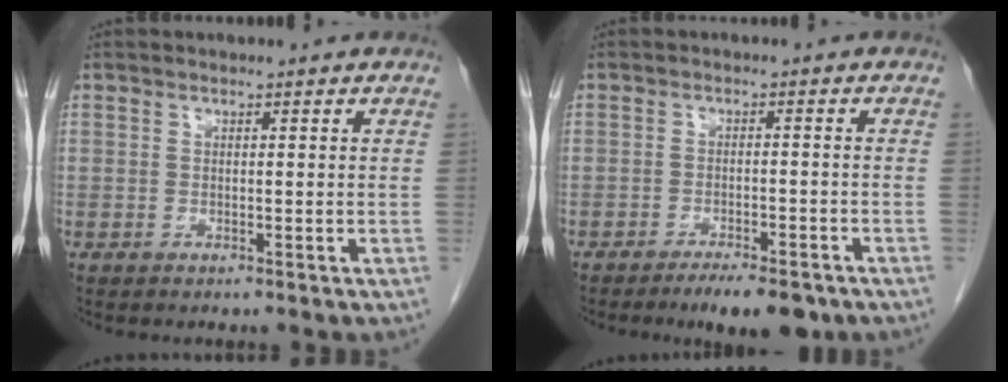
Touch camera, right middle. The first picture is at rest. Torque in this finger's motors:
{"motor_torque": [0.24, -0.22, 0.08, 0.05]}